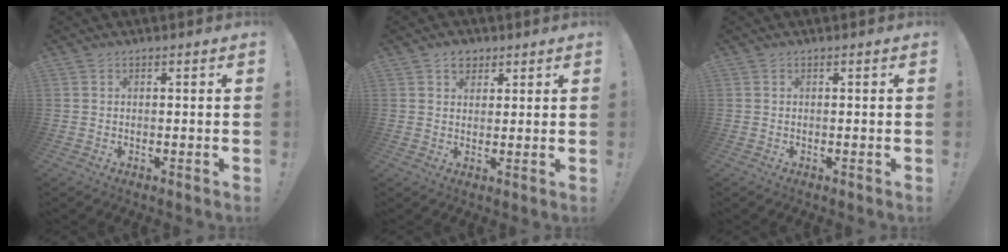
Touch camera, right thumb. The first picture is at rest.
{"total": 4.4, "force": [2.8, 3.2, 1.1], "torque": [0.000, -0.011, 0.049]}
{"total": 0.0}